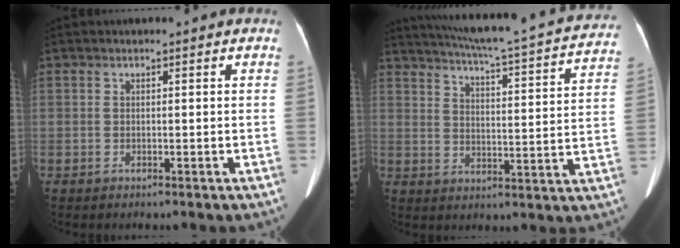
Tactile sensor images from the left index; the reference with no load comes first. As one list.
[{"total": 25.9, "force": [23.5, 2.1, 10.7], "torque": [-0.169, -0.038, 0.292]}]